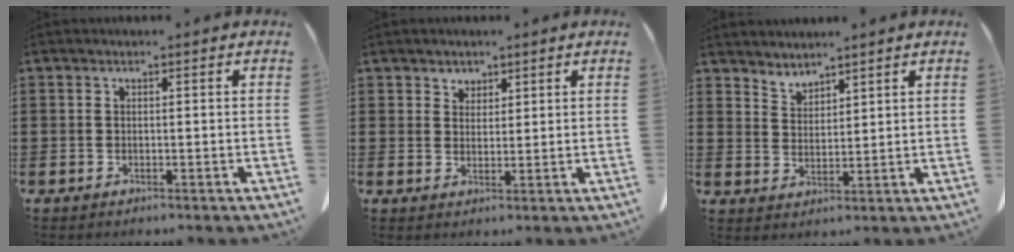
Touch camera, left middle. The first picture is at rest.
{"total": 2.3, "force": [1.9, 1.3, 0.0], "torque": [-0.008, 0.005, 0.037]}
{"total": 3.1, "force": [3.1, 0.4, -0.4], "torque": [-0.003, -0.012, 0.060]}